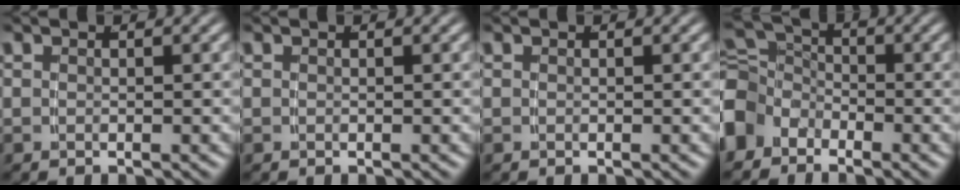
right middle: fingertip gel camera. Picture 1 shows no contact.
{"total": 0.0}
{"total": 0.0}
{"total": 6.2, "force": [-2.1, 5.3, 2.5], "torque": [-0.065, -0.024, -0.035]}